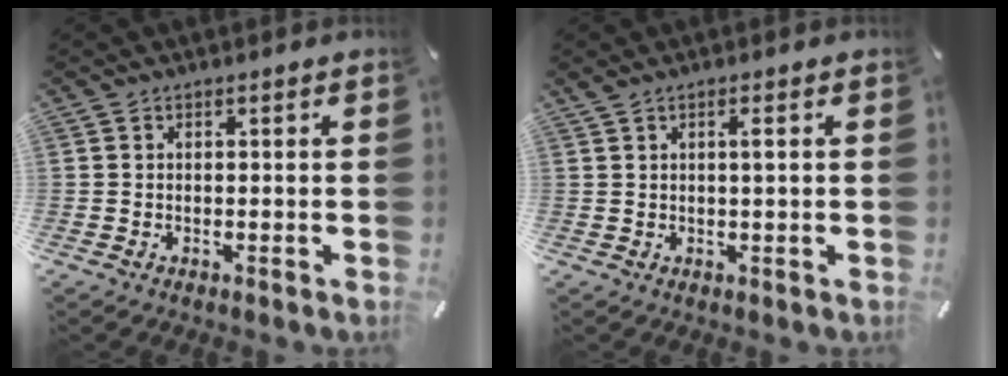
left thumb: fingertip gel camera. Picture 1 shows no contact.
{"total": 2.1, "force": [0.6, 0.0, 2.0], "torque": [-0.041, -0.002, 0.008]}